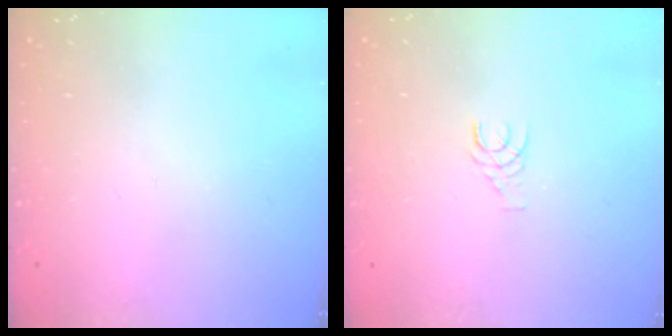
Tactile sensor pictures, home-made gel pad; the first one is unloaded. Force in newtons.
{"total": 3.9, "press": 3.9, "slide": 0.4}